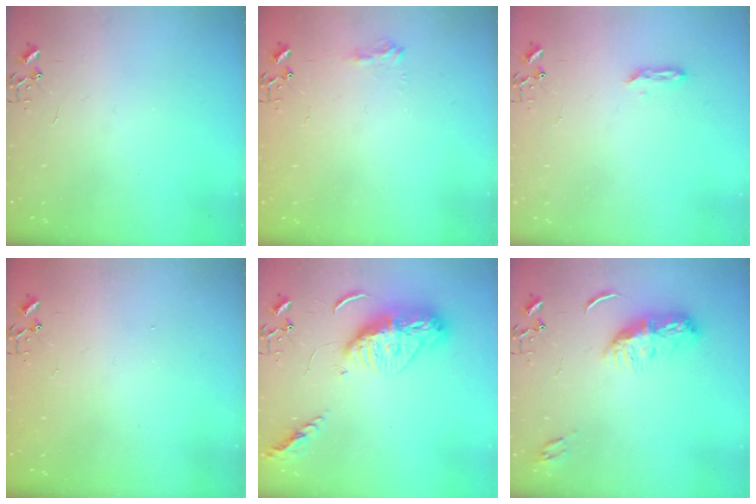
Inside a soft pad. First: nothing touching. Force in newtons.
{"total": 8.4, "press": 8.4, "slide": 0.8}
{"total": 4.1, "press": 4.0, "slide": 0.6}
{"total": 1.3, "press": 1.2, "slide": 0.1}
{"total": 13.5, "press": 13.5, "slide": 1.2}
{"total": 10.4, "press": 10.4, "slide": 0.0}